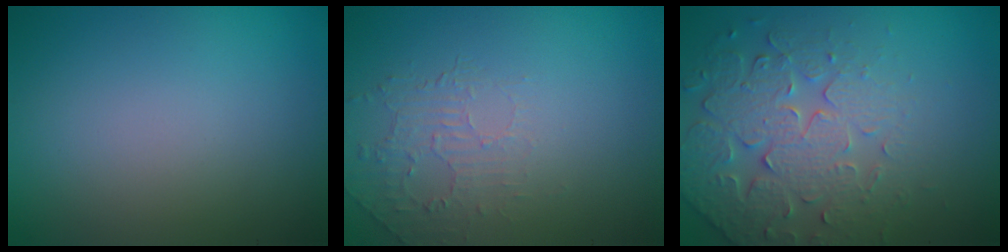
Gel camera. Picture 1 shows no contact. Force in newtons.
{"total": 2.0, "press": 0.6, "slide": 1.9}
{"total": 4.7, "press": 4.6, "slide": 1.0}